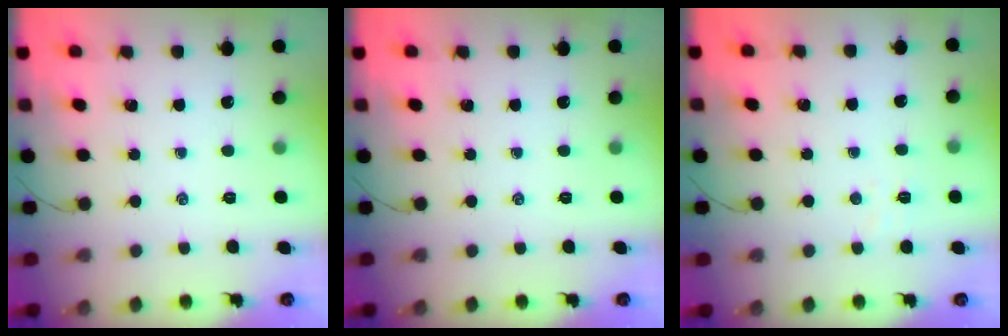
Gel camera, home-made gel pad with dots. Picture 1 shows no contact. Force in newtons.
{"total": 0.0}
{"total": 2.5, "press": 2.4, "slide": 0.8}